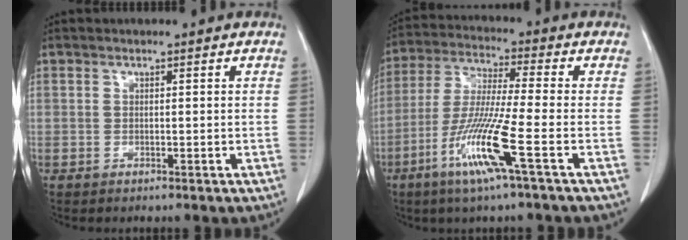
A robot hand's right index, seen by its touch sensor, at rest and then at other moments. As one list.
[{"total": 12.0, "force": [-5.2, -0.9, 10.8], "torque": [-0.219, -0.022, -0.106]}]